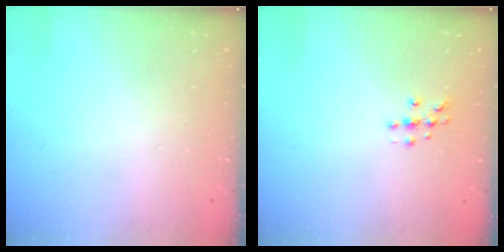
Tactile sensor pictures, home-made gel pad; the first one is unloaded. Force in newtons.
{"total": 3.9, "press": 3.9, "slide": 0.4}